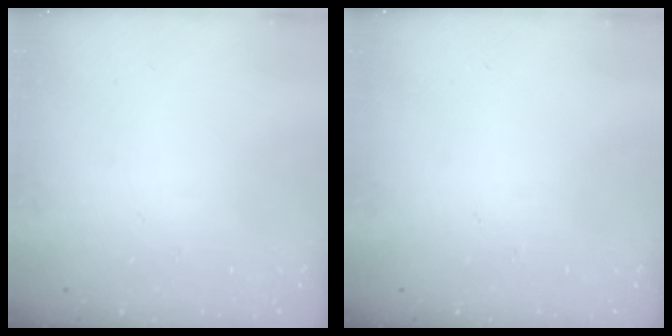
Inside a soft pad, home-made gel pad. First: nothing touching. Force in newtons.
{"total": 0.0}